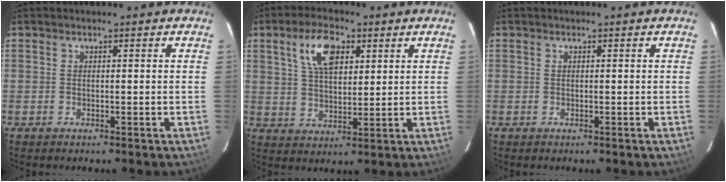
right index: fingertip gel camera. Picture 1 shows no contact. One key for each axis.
{"total": 9.1, "fx": 4.0, "fy": 4.5, "fz": 6.9, "tx": -0.129, "ty": 0.019, "tz": 0.075}
{"total": 0.0}